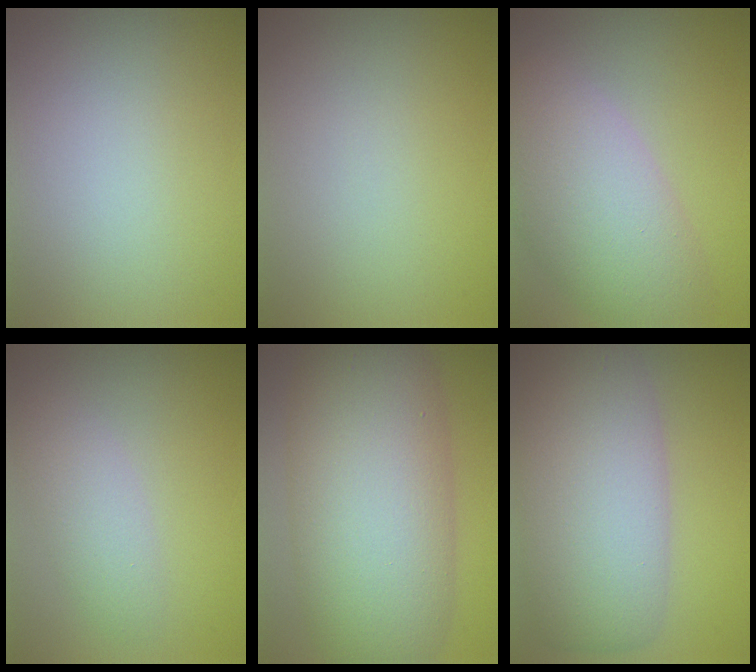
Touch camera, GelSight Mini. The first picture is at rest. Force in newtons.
{"total": 0.0}
{"total": 7.6, "press": 7.6, "slide": 0.6}
{"total": 2.4, "press": 2.4, "slide": 0.1}
{"total": 12.5, "press": 12.5, "slide": 0.5}
{"total": 9.1, "press": 9.1, "slide": 0.3}